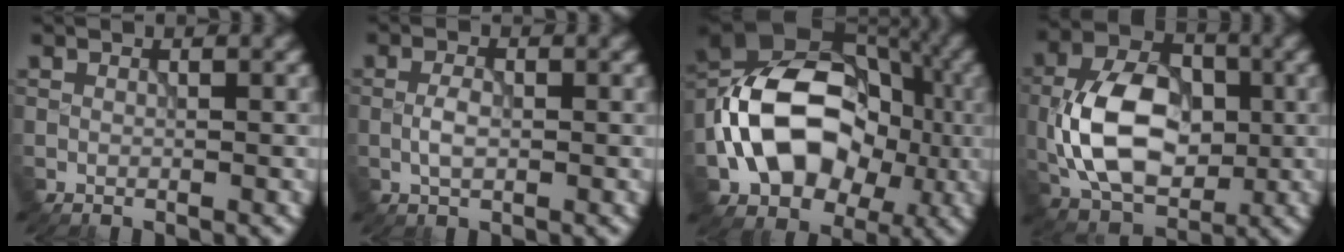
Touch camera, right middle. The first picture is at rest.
{"total": 1.9, "force": [-0.4, 0.9, 1.7], "torque": [-0.033, 0.004, -0.011]}
{"total": 13.6, "force": [-2.2, 9.6, 9.4], "torque": [-0.163, 0.012, -0.052]}
{"total": 10.1, "force": [-1.0, 6.6, 7.5], "torque": [-0.151, 0.011, -0.026]}